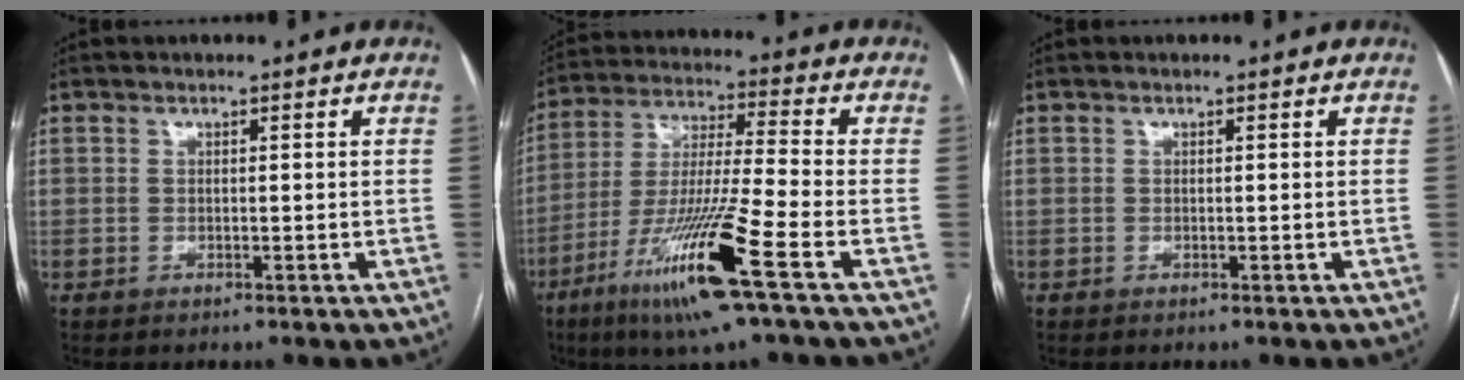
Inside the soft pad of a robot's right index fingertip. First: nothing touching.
{"total": 16.2, "force": [-7.9, -0.8, 14.1], "torque": [-0.292, -0.033, -0.150]}
{"total": 0.0}